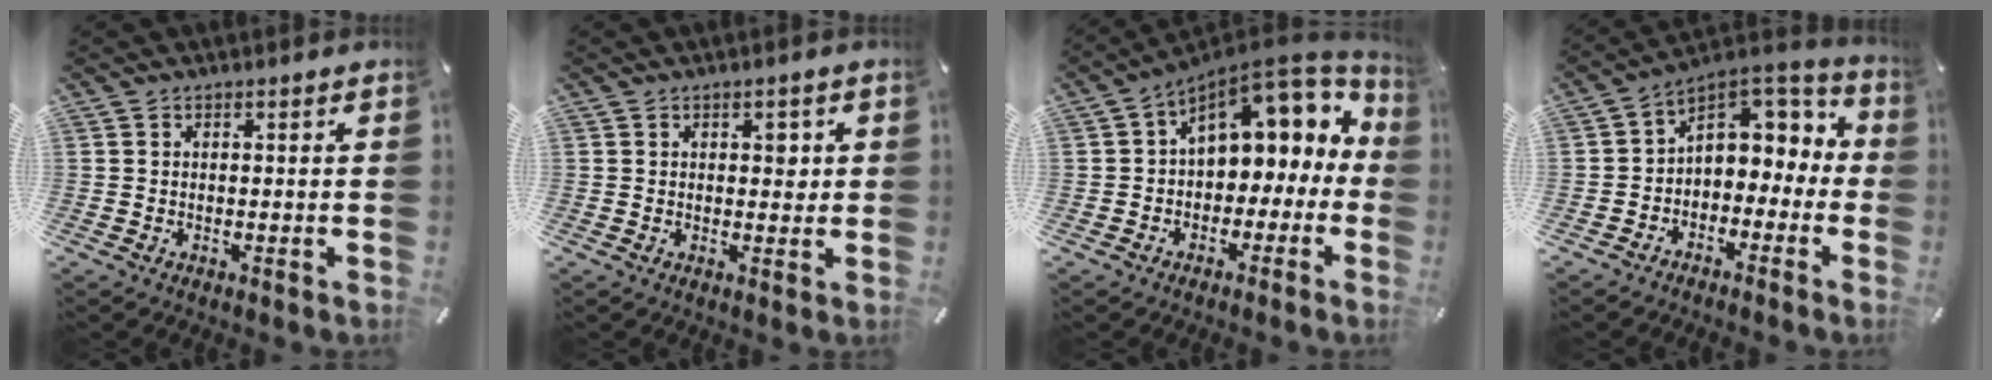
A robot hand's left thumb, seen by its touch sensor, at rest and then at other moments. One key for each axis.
{"total": 2.7, "fx": 0.8, "fy": 1.7, "fz": 1.9, "tx": -0.009, "ty": -0.006, "tz": 0.005}
{"total": 12.1, "fx": 6.3, "fy": 7.5, "fz": 7.1, "tx": -0.100, "ty": -0.053, "tz": 0.112}
{"total": 7.5, "fx": 1.7, "fy": 6.3, "fz": 3.7, "tx": -0.049, "ty": -0.018, "tz": 0.032}